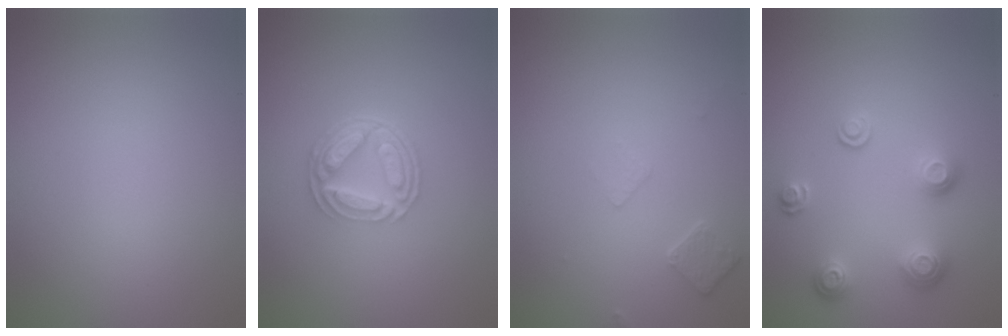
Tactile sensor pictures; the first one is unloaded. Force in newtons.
{"total": 5.2, "press": 3.8, "slide": 3.5}
{"total": 1.5, "press": 1.4, "slide": 0.3}
{"total": 3.3, "press": 2.6, "slide": 2.0}